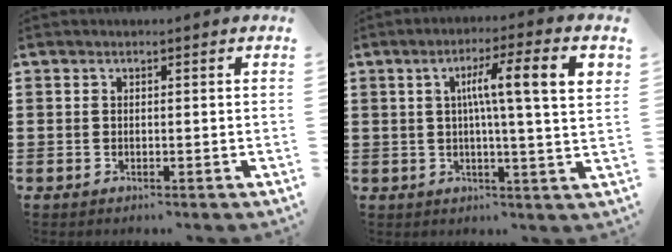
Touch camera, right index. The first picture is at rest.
{"total": 9.5, "force": [2.4, 0.5, 9.1], "torque": [-0.168, 0.002, 0.032]}